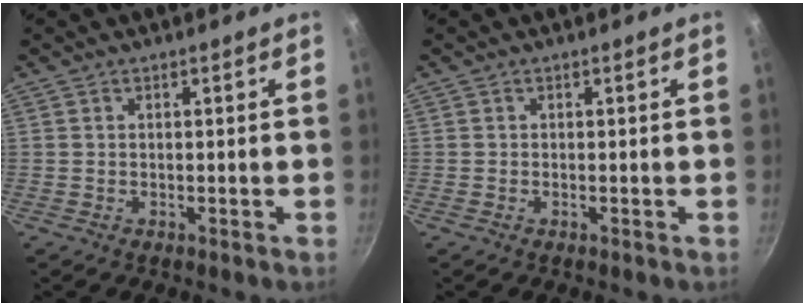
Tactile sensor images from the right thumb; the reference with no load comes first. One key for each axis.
{"total": 0.0}